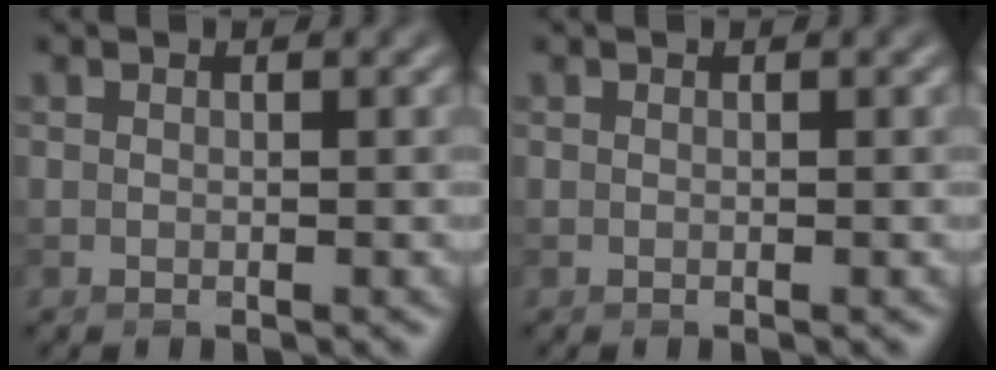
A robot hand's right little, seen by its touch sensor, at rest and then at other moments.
{"total": 0.0}